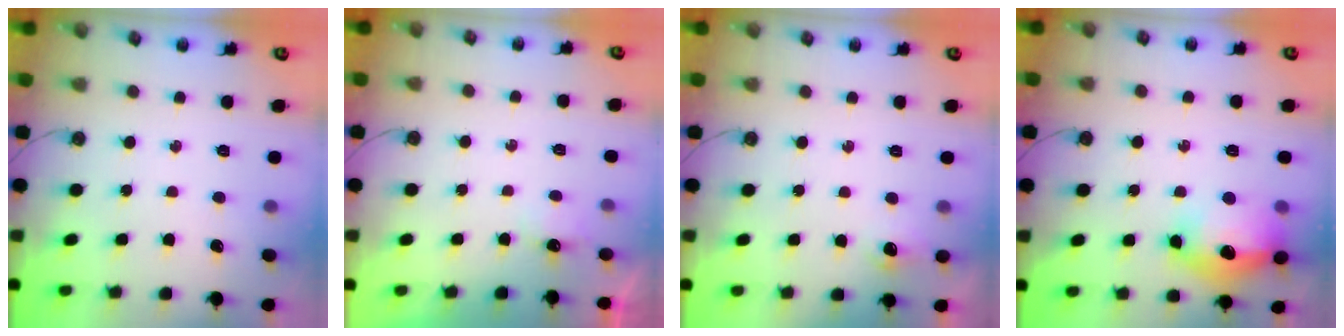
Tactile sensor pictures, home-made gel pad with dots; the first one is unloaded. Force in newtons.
{"total": 2.7, "press": 2.6, "slide": 0.4}
{"total": 5.9, "press": 5.8, "slide": 1.1}
{"total": 17.5, "press": 17.4, "slide": 1.5}